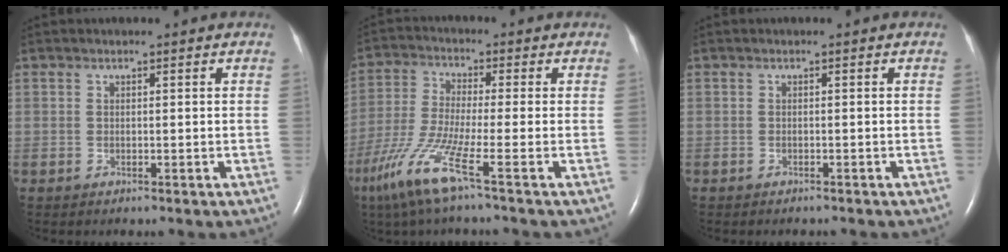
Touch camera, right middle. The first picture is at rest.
{"total": 9.3, "force": [-5.1, -0.8, 7.7], "torque": [-0.167, -0.028, -0.109]}
{"total": 1.5, "force": [-1.4, 0.5, 0.5], "torque": [-0.012, -0.003, -0.015]}